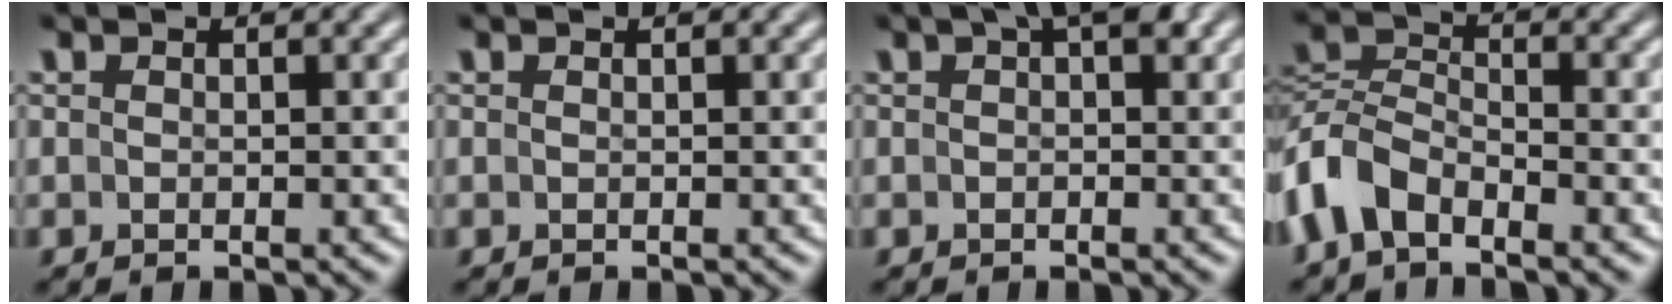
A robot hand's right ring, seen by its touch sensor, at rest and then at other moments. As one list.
[{"total": 0.0}, {"total": 2.8, "force": [1.5, 0.6, 2.3], "torque": [-0.032, 0.006, 0.023]}, {"total": 5.6, "force": [-2.9, 4.1, 2.4], "torque": [-0.071, -0.017, -0.049]}]